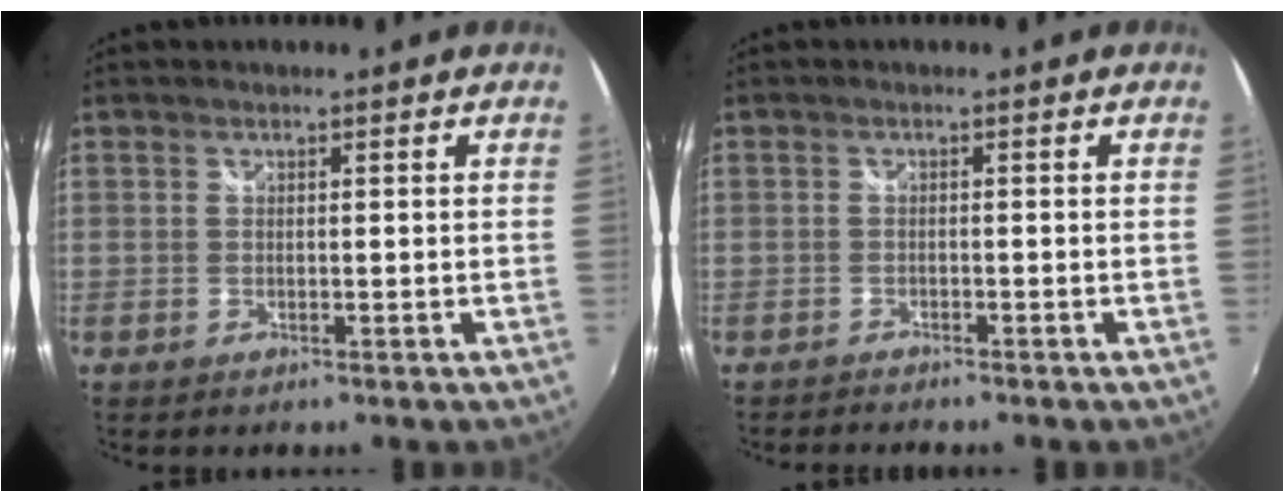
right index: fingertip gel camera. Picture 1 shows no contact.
{"total": 1.8, "force": [-1.8, 0.2, 0.2], "torque": [-0.016, -0.006, -0.034]}